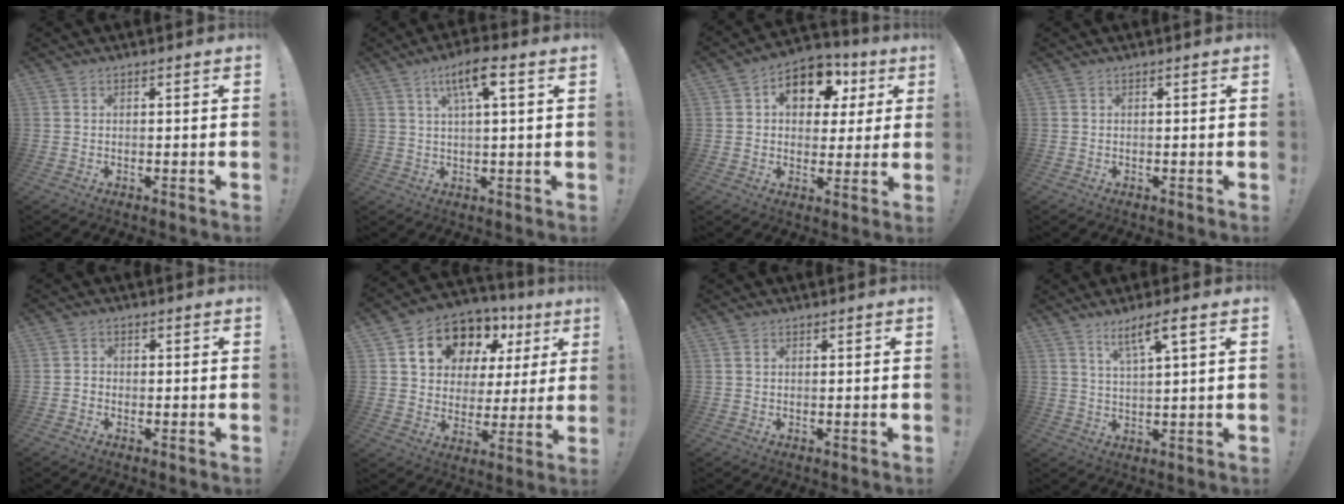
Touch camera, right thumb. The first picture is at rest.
{"total": 8.2, "force": [3.4, 1.6, 7.3], "torque": [-0.120, -0.006, 0.054]}
{"total": 13.0, "force": [4.4, 9.1, 8.1], "torque": [-0.110, -0.012, 0.083]}
{"total": 0.0}
{"total": 1.7, "force": [-1.0, 1.3, 0.5], "torque": [-0.014, 0.010, -0.016]}
{"total": 14.1, "force": [8.5, 9.6, 5.8], "torque": [-0.103, -0.056, 0.166]}
{"total": 0.8, "force": [0.4, 0.6, 0.3], "torque": [-0.013, 0.005, 0.009]}
{"total": 6.7, "force": [3.8, 0.6, 5.5], "torque": [-0.089, -0.015, 0.058]}